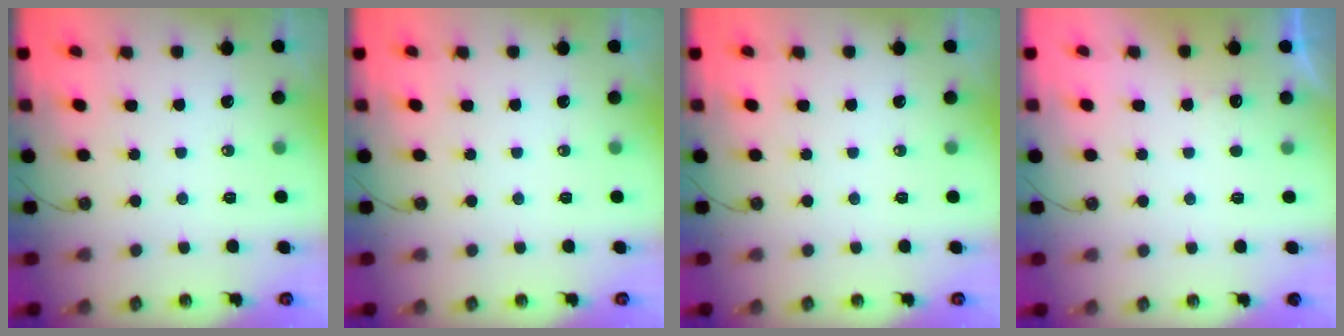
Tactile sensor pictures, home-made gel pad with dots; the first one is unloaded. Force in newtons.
{"total": 0.0}
{"total": 0.0}
{"total": 1.2, "press": 1.0, "slide": 0.7}